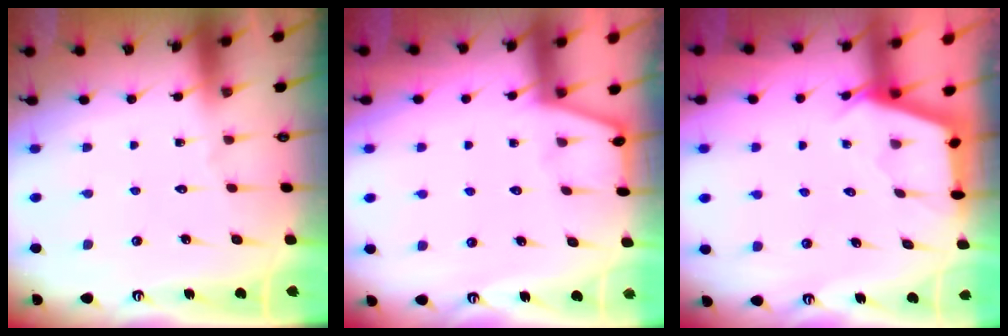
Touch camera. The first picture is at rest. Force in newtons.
{"total": 1.4, "press": 1.4, "slide": 0.2}
{"total": 2.6, "press": 2.6, "slide": 0.3}